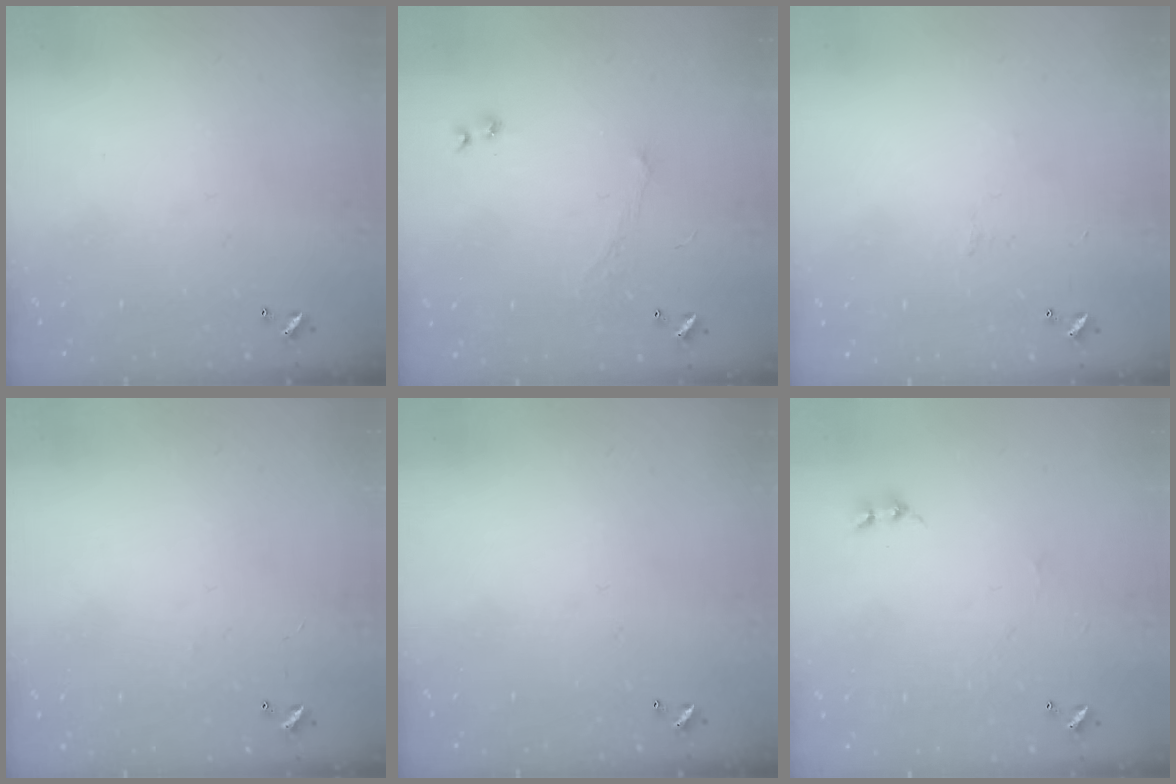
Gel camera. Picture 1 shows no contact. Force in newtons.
{"total": 1.2, "press": 1.0, "slide": 0.8}
{"total": 0.6, "press": 0.4, "slide": 0.5}
{"total": 4.0, "press": 3.9, "slide": 0.3}
{"total": 0.0}
{"total": 1.7, "press": 1.6, "slide": 0.5}